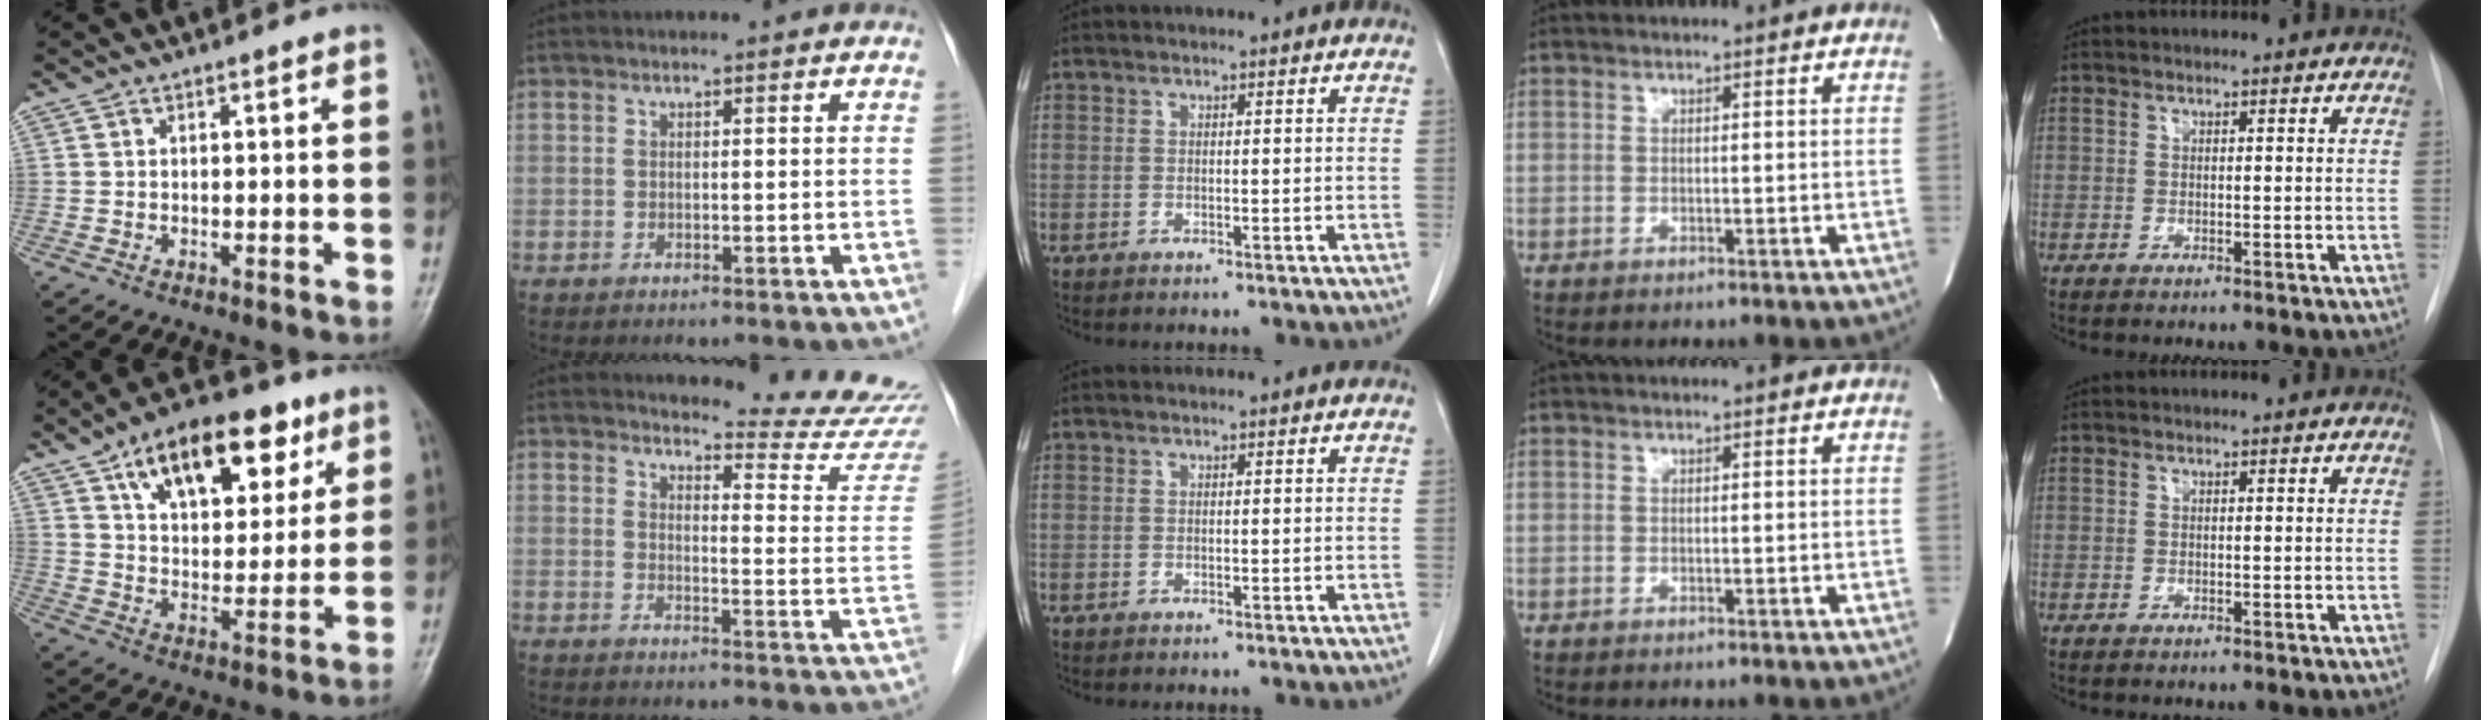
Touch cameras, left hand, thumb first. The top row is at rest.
{"thumb": {"total": 19.1, "force": [9.8, 10.1, 12.8], "torque": [-0.150, -0.024, 0.158]}, "index": {"total": 13.7, "force": [13.6, -1.1, 1.4], "torque": [-0.012, -0.119, 0.143]}}